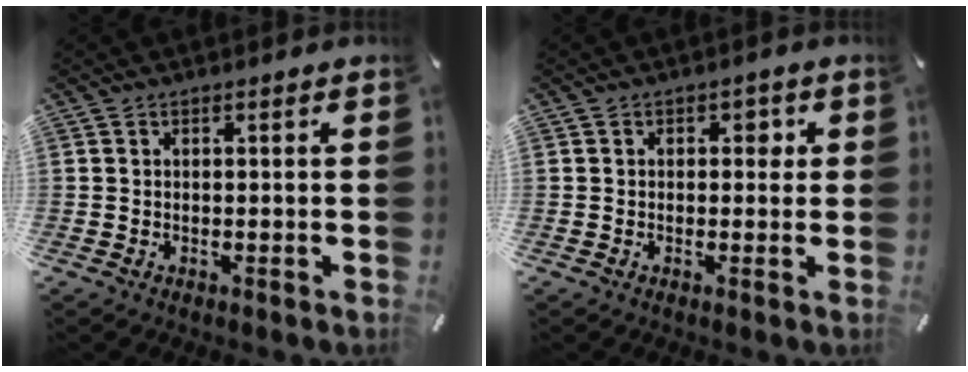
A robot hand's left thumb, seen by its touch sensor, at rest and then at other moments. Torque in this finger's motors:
{"motor_torque": [0.06, 0.46, 0.17, -0.10, 0.06]}